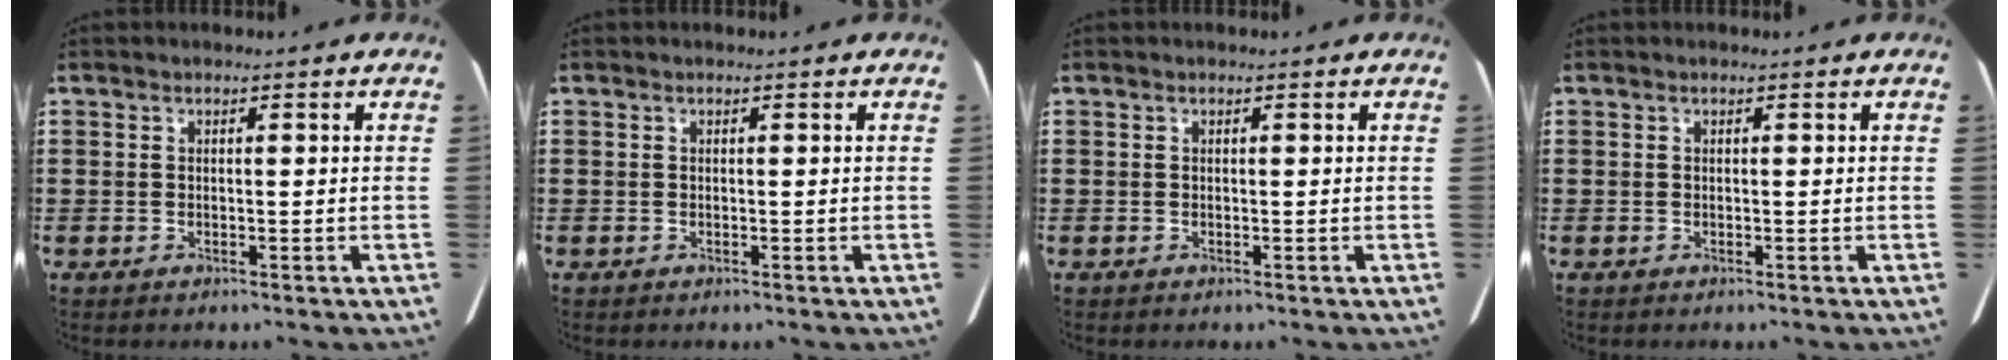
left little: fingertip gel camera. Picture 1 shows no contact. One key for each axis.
{"total": 0.0}
{"total": 0.0}
{"total": 0.0}